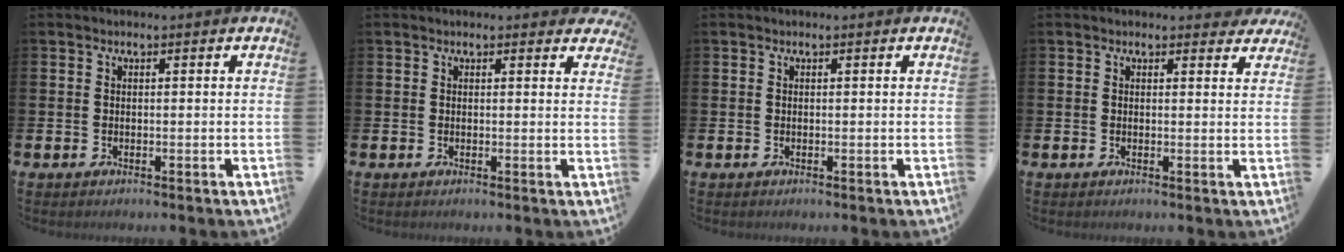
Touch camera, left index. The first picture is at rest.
{"total": 1.0, "force": [0.9, 0.3, 0.1], "torque": [0.006, 0.001, 0.015]}
{"total": 0.0}
{"total": 1.5, "force": [1.4, 0.7, 0.1], "torque": [0.004, 0.002, 0.023]}